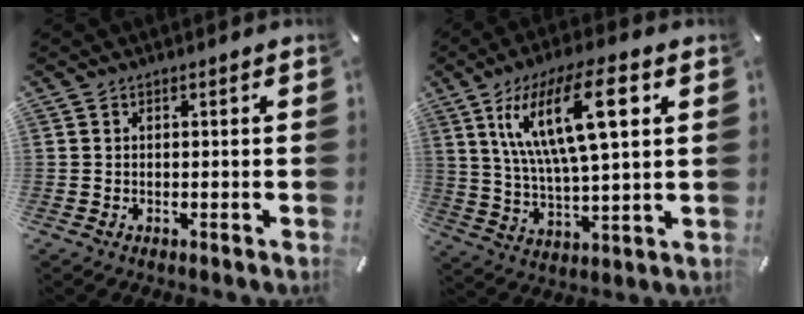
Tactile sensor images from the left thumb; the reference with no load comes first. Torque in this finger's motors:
{"motor_torque": [2.08, 2.06, 1.45, -1.32, 0.75]}